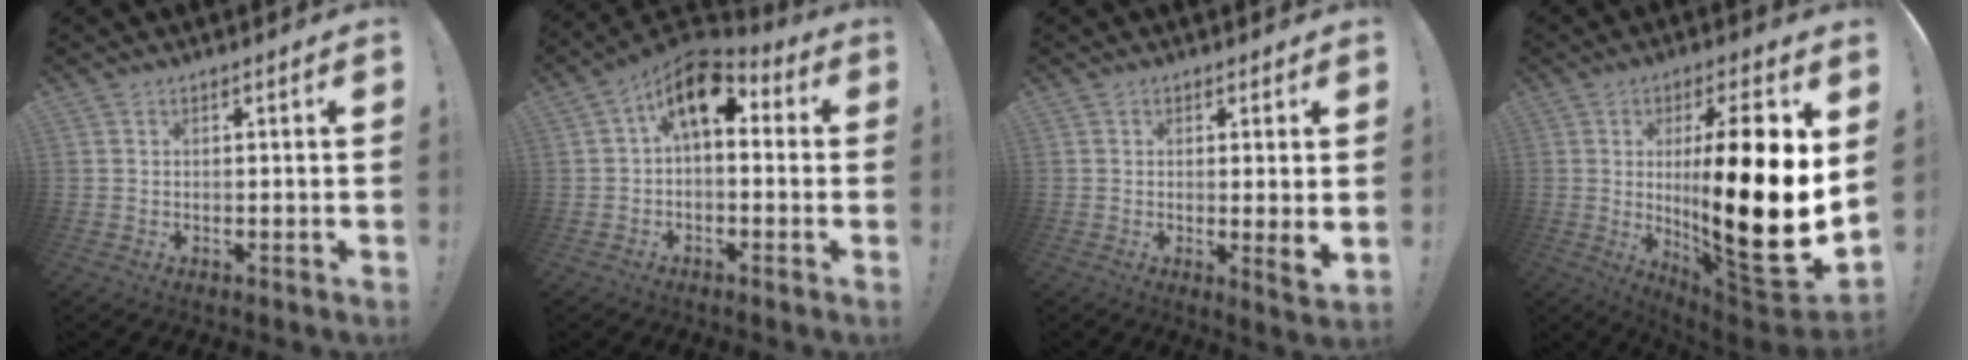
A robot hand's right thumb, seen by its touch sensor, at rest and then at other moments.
{"total": 11.3, "force": [3.9, 5.9, 8.8], "torque": [-0.129, -0.010, 0.073]}
{"total": 4.3, "force": [0.4, -0.4, 4.2], "torque": [-0.048, -0.021, 0.007]}
{"total": 24.8, "force": [1.2, 4.4, 24.3], "torque": [-0.392, -0.029, 0.018]}